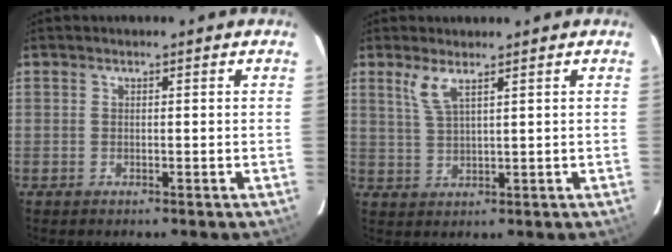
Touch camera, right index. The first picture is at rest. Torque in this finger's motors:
{"motor_torque": [0.05, 0.05, 0.07, 0.05]}